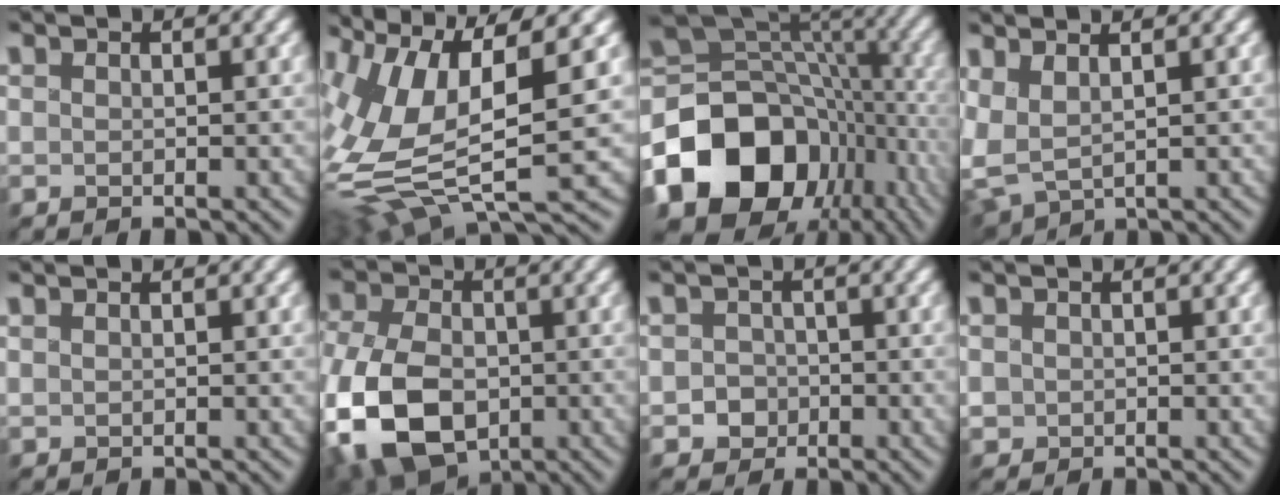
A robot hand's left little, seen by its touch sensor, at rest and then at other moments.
{"total": 13.2, "force": [0.6, 5.3, 12.0], "torque": [-0.268, -0.007, 0.017]}
{"total": 16.8, "force": [-7.4, 12.4, 8.6], "torque": [-0.176, -0.010, -0.131]}
{"total": 4.3, "force": [1.4, 2.3, 3.4], "torque": [-0.085, 0.004, 0.032]}
{"total": 0.6, "force": [0.5, 0.2, 0.3], "torque": [-0.004, 0.001, 0.006]}
{"total": 10.8, "force": [-3.9, 7.0, 7.3], "torque": [-0.172, -0.022, -0.081]}
{"total": 2.0, "force": [-0.7, 1.8, 0.5], "torque": [-0.003, -0.002, -0.014]}
{"total": 0.9, "force": [0.2, 0.9, 0.1], "torque": [-0.004, -0.002, 0.007]}